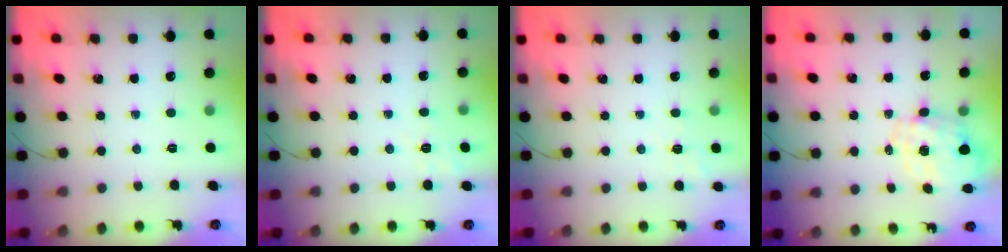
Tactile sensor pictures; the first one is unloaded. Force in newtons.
{"total": 1.8, "press": 0.4, "slide": 1.8}
{"total": 6.4, "press": 6.1, "slide": 2.1}
{"total": 1.8, "press": 1.4, "slide": 1.1}